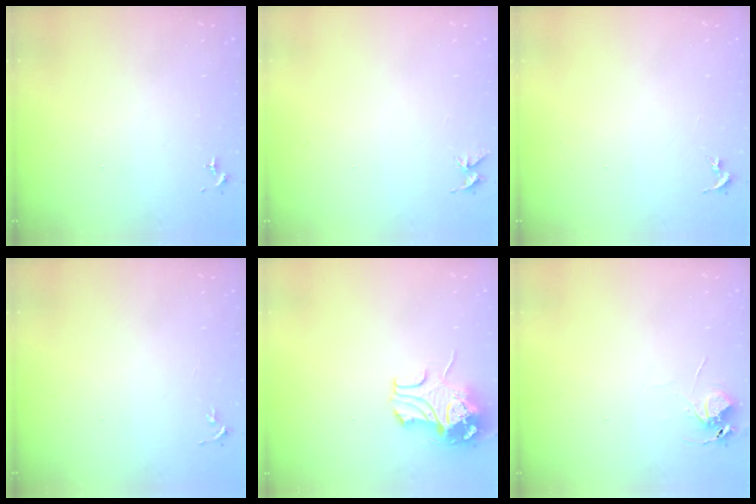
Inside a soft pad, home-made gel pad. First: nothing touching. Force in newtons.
{"total": 5.0, "press": 4.9, "slide": 0.5}
{"total": 0.0}
{"total": 3.3, "press": 3.2, "slide": 0.4}
{"total": 9.8, "press": 9.7, "slide": 1.4}
{"total": 5.7, "press": 5.7, "slide": 0.3}